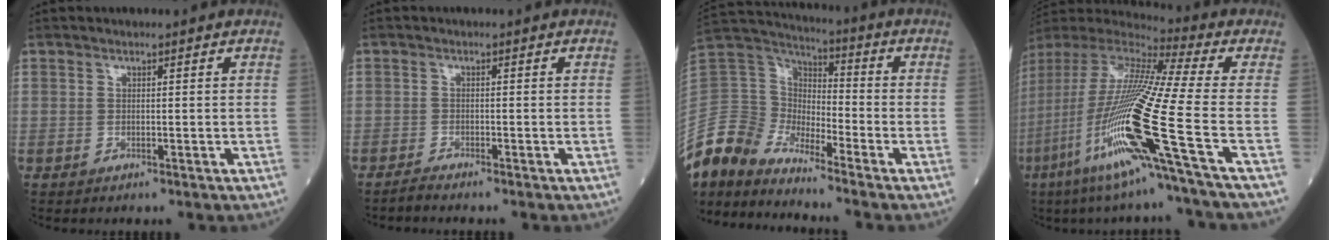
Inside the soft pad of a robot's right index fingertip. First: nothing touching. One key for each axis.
{"total": 1.2, "fx": -1.2, "fy": -0.2, "fz": 0.2, "tx": -0.009, "ty": -0.003, "tz": -0.025}
{"total": 12.6, "fx": -12.0, "fy": 3.0, "fz": 2.4, "tx": -0.068, "ty": 0.051, "tz": -0.246}
{"total": 24.1, "fx": -8.7, "fy": -1.0, "fz": 22.4, "tx": -0.468, "ty": -0.044, "tz": -0.176}